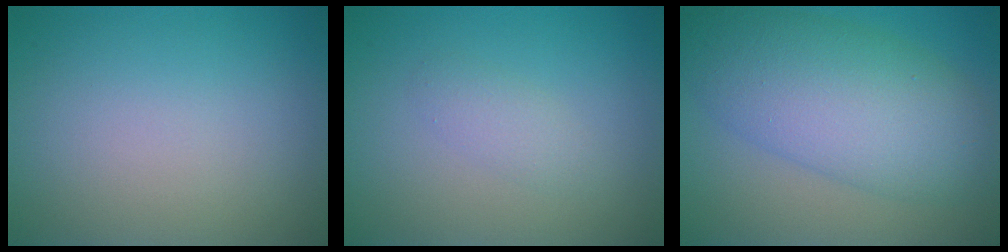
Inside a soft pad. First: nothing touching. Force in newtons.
{"total": 1.5, "press": 1.5, "slide": 0.1}
{"total": 9.3, "press": 9.3, "slide": 0.2}